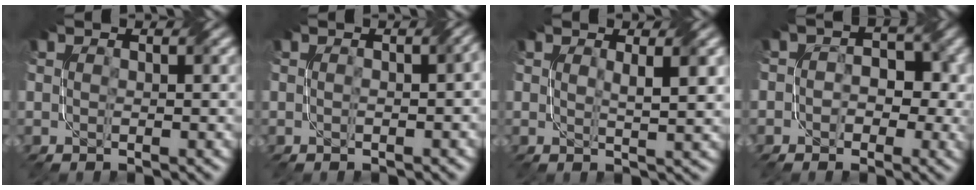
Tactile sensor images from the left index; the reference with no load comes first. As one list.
[{"total": 1.9, "force": [0.0, 0.6, 1.8], "torque": [-0.018, 0.000, 0.003]}, {"total": 2.2, "force": [0.8, 0.4, 2.0], "torque": [-0.025, -0.002, 0.013]}, {"total": 4.3, "force": [-0.2, 3.5, 2.5], "torque": [0.001, 0.008, -0.018]}]